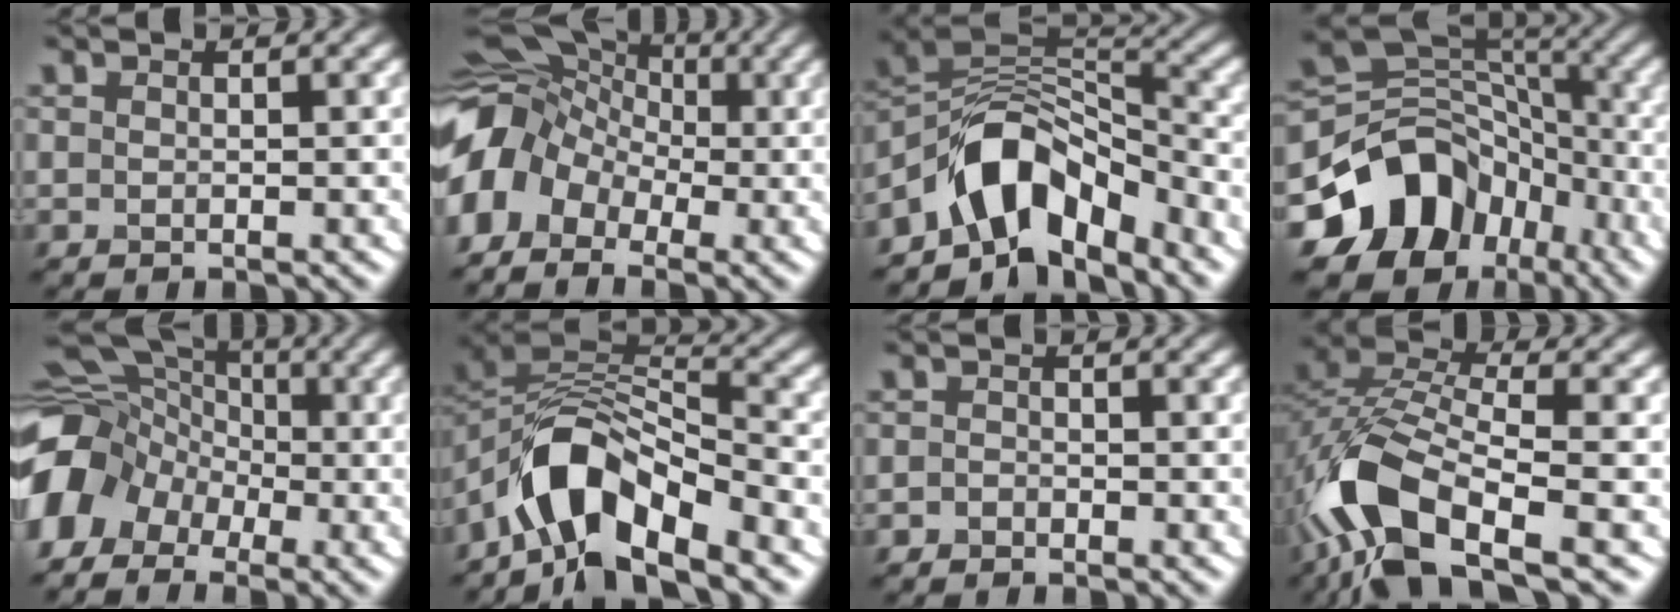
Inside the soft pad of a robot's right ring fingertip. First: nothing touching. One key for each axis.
{"total": 8.9, "fx": -2.1, "fy": 6.9, "fz": 5.2, "tx": -0.100, "ty": 0.010, "tz": -0.061}
{"total": 8.5, "fx": -5.5, "fy": 4.2, "fz": 4.8, "tx": -0.054, "ty": 0.009, "tz": -0.105}
{"total": 11.3, "fx": -5.4, "fy": 8.6, "fz": 4.8, "tx": -0.081, "ty": 0.003, "tz": -0.099}
{"total": 9.7, "fx": -3.0, "fy": 7.7, "fz": 5.1, "tx": -0.109, "ty": 0.000, "tz": -0.065}
{"total": 8.8, "fx": -5.3, "fy": 3.8, "fz": 5.9, "tx": -0.086, "ty": 0.012, "tz": -0.106}
{"total": 0.7, "fx": -0.5, "fy": 0.5, "fz": 0.1, "tx": 0.000, "ty": -0.002, "tz": -0.012}
{"total": 10.2, "fx": -4.9, "fy": 4.3, "fz": 7.8, "tx": -0.161, "ty": 0.001, "tz": -0.103}